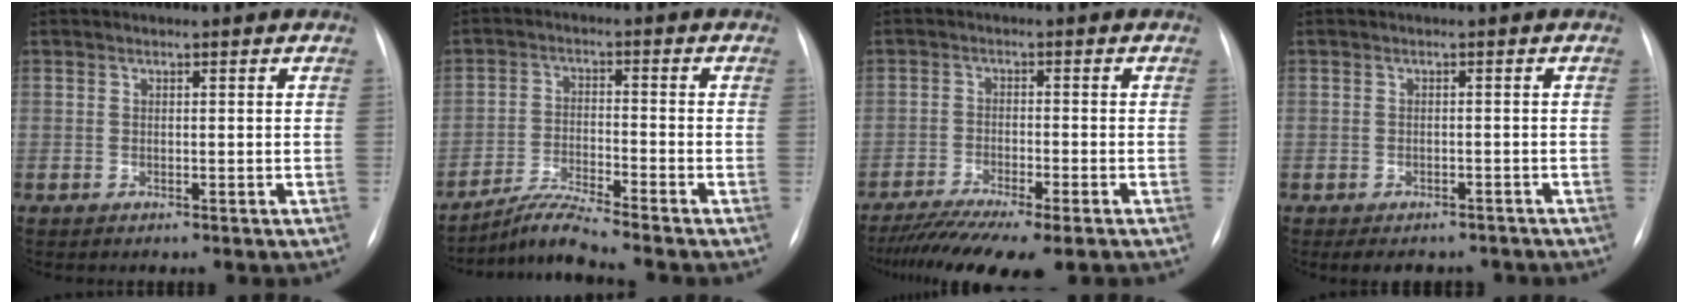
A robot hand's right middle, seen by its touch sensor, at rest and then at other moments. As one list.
[{"total": 5.6, "force": [-5.1, -1.6, 1.6], "torque": [-0.041, -0.023, -0.098]}, {"total": 10.2, "force": [-8.1, 0.7, 6.2], "torque": [-0.102, -0.018, -0.129]}, {"total": 6.6, "force": [-5.6, 2.9, 2.0], "torque": [-0.019, 0.007, -0.063]}]